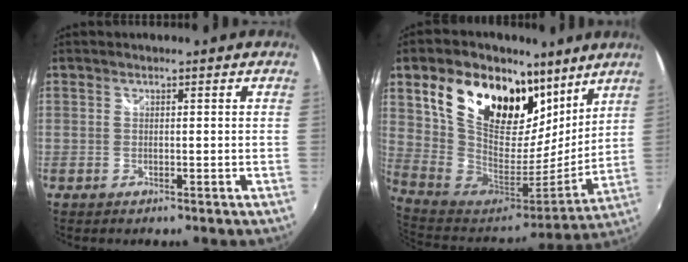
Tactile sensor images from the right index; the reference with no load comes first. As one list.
[{"total": 27.4, "force": [14.0, 15.9, 17.3], "torque": [-0.350, 0.038, 0.254]}]